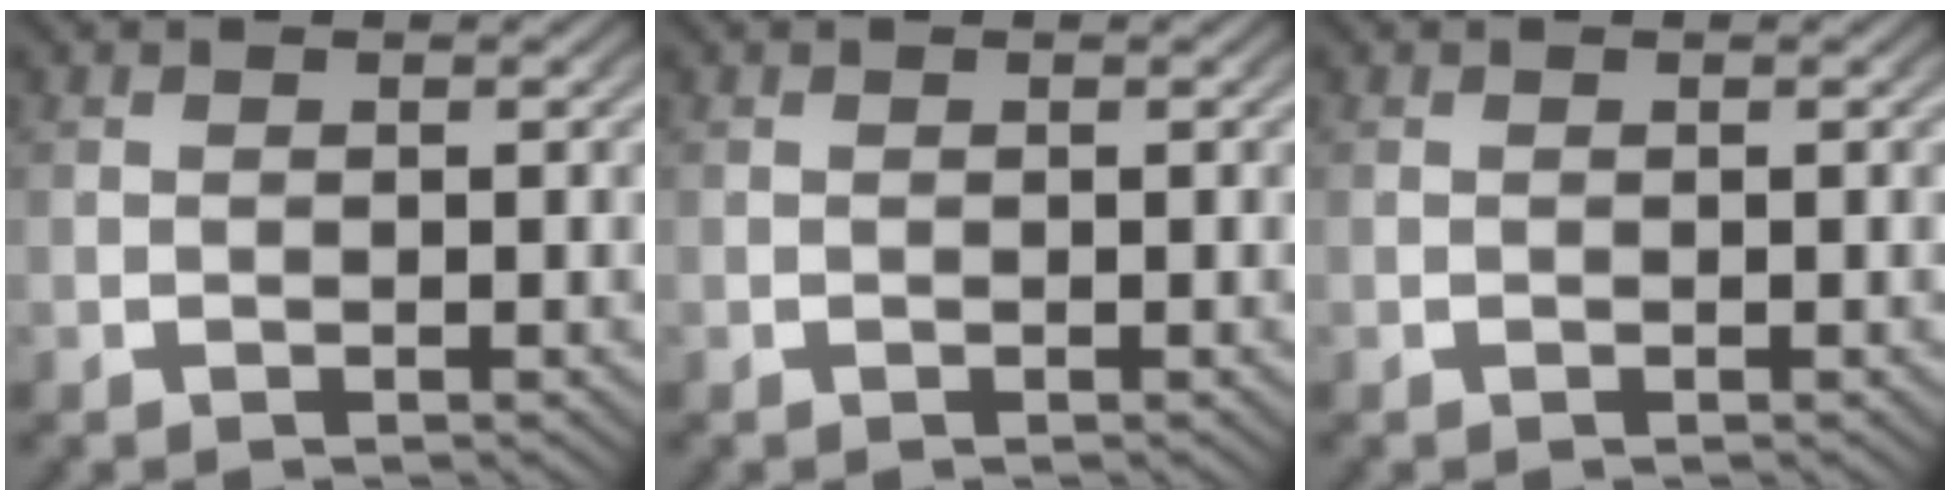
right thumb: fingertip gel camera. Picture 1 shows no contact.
{"total": 0.0}
{"total": 0.0}